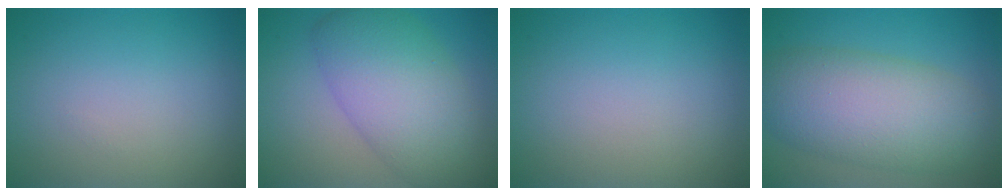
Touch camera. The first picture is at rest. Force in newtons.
{"total": 8.8, "press": 8.8, "slide": 0.5}
{"total": 0.0}
{"total": 8.9, "press": 8.9, "slide": 0.3}